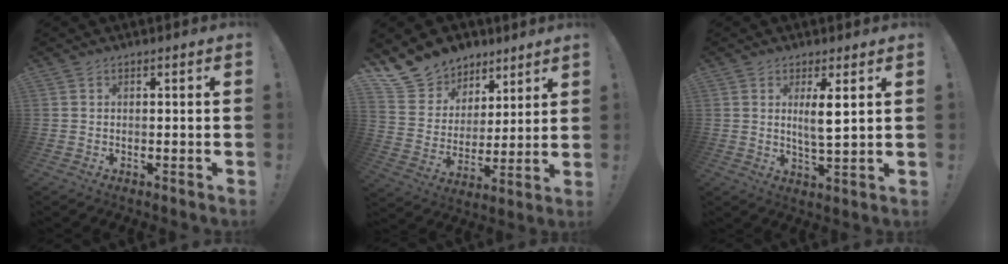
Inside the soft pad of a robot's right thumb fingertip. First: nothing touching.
{"total": 13.0, "force": [9.1, 8.9, 2.4], "torque": [-0.053, -0.065, 0.184]}
{"total": 6.1, "force": [2.1, 1.0, 5.7], "torque": [-0.099, -0.009, 0.032]}